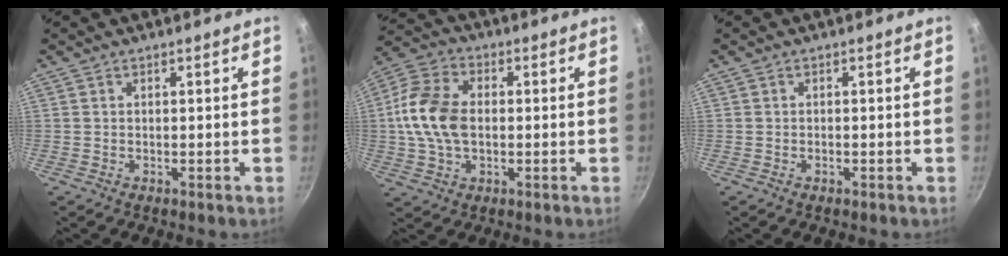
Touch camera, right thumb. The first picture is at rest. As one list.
[{"total": 12.9, "force": [0.0, 8.6, 9.7], "torque": [-0.181, 0.019, -0.013]}, {"total": 0.6, "force": [-0.3, 0.3, 0.4], "torque": [-0.006, 0.002, -0.007]}]